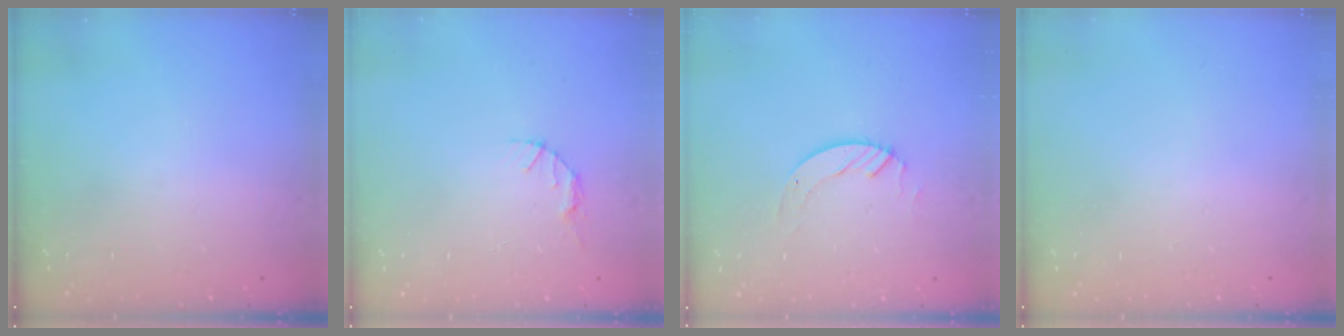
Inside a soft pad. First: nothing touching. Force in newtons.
{"total": 2.7, "press": 2.7, "slide": 0.4}
{"total": 3.4, "press": 3.4, "slide": 0.3}
{"total": 0.0}